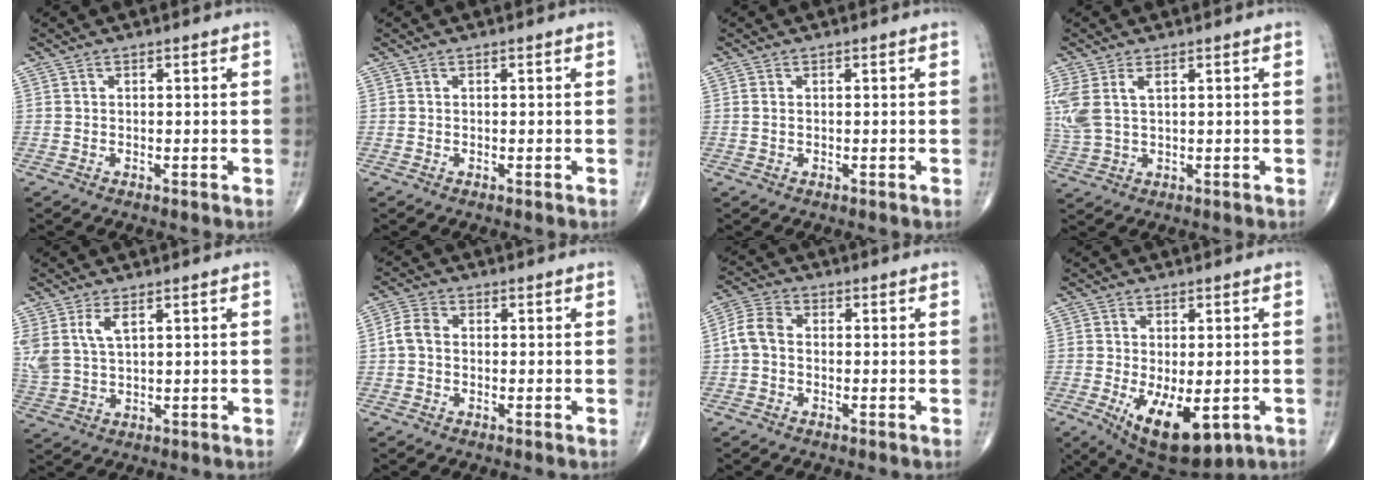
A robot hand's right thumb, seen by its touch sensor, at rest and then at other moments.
{"total": 0.0}
{"total": 0.6, "force": [0.1, 0.3, 0.5], "torque": [-0.013, 0.006, 0.005]}
{"total": 7.4, "force": [2.4, 3.6, 6.0], "torque": [-0.164, 0.006, 0.059]}
{"total": 6.0, "force": [2.8, 2.5, 4.7], "torque": [-0.111, -0.007, 0.066]}
{"total": 3.7, "force": [-0.1, 2.7, 2.6], "torque": [-0.051, 0.012, -0.010]}
{"total": 5.1, "force": [-0.4, 3.6, 3.6], "torque": [-0.071, 0.014, -0.019]}
{"total": 12.6, "force": [-4.3, 5.9, 10.2], "torque": [-0.154, -0.015, -0.048]}